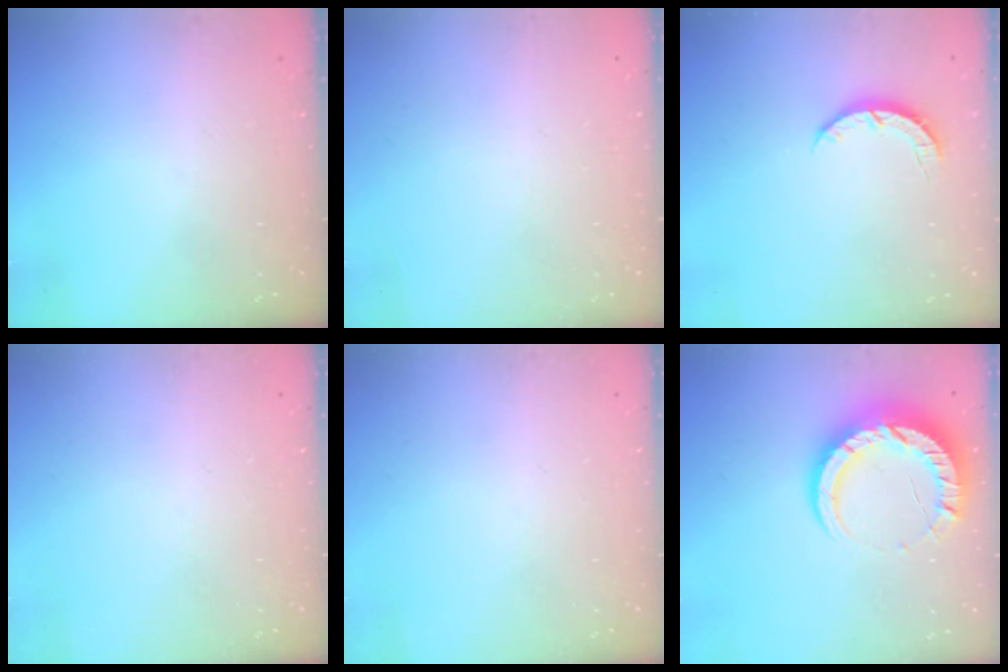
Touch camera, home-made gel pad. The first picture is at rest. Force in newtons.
{"total": 2.4, "press": 2.4, "slide": 0.2}
{"total": 3.6, "press": 3.5, "slide": 0.5}
{"total": 0.0}
{"total": 0.0}
{"total": 13.4, "press": 13.4, "slide": 1.1}